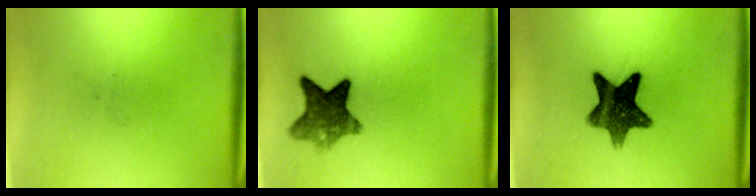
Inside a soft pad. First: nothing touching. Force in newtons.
{"total": 7.9}
{"total": 11.2}